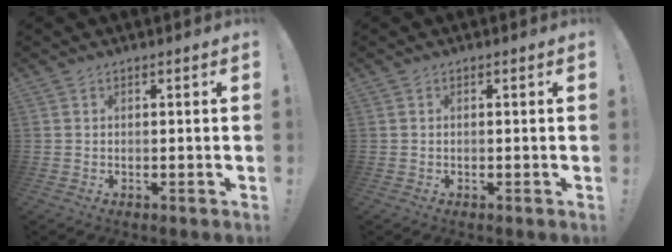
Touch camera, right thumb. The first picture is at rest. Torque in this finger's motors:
{"motor_torque": [0.01, 0.17, -0.07, -0.29, 0.00]}